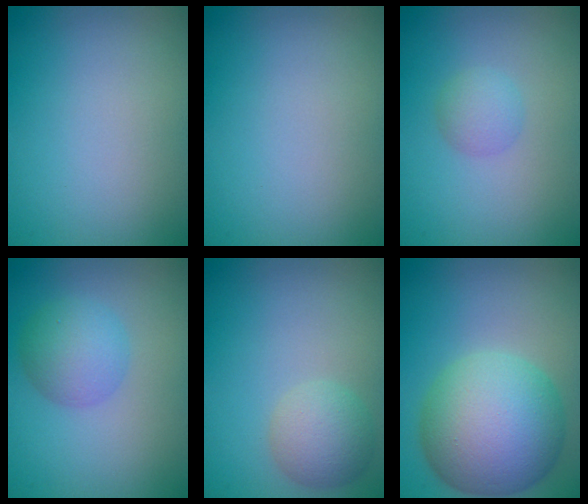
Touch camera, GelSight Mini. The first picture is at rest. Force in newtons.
{"total": 0.0}
{"total": 1.8, "press": 1.8, "slide": 0.1}
{"total": 3.7, "press": 3.7, "slide": 0.1}
{"total": 3.1, "press": 3.1, "slide": 0.2}
{"total": 10.9, "press": 10.9, "slide": 0.2}